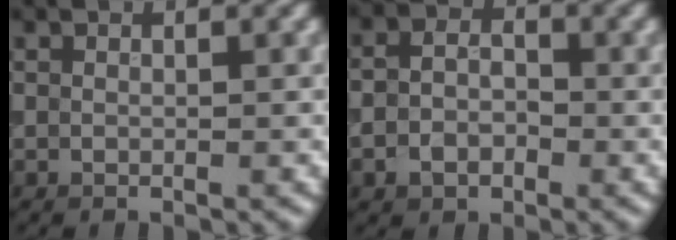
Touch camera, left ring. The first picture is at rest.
{"total": 3.3, "force": [-1.2, 2.5, 1.8], "torque": [-0.027, -0.001, -0.031]}